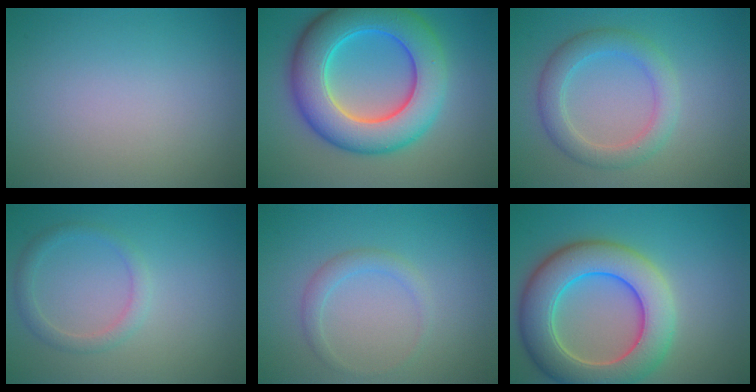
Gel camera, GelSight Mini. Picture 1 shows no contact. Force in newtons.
{"total": 10.6, "press": 10.6, "slide": 0.3}
{"total": 3.6, "press": 3.6, "slide": 0.1}
{"total": 1.8, "press": 1.8, "slide": 0.0}
{"total": 1.6, "press": 1.6, "slide": 0.1}
{"total": 9.2, "press": 9.2, "slide": 0.6}